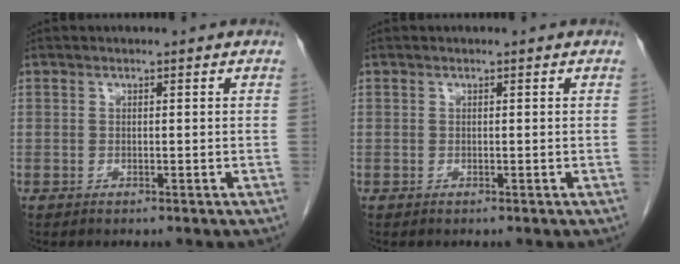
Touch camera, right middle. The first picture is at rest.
{"total": 0.0}